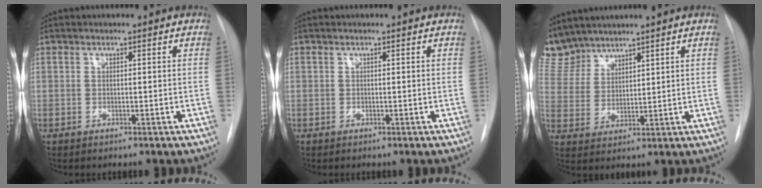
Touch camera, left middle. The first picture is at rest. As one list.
[{"total": 0.0}, {"total": 7.4, "force": [7.0, 2.2, 0.2], "torque": [-0.013, 0.007, 0.157]}]